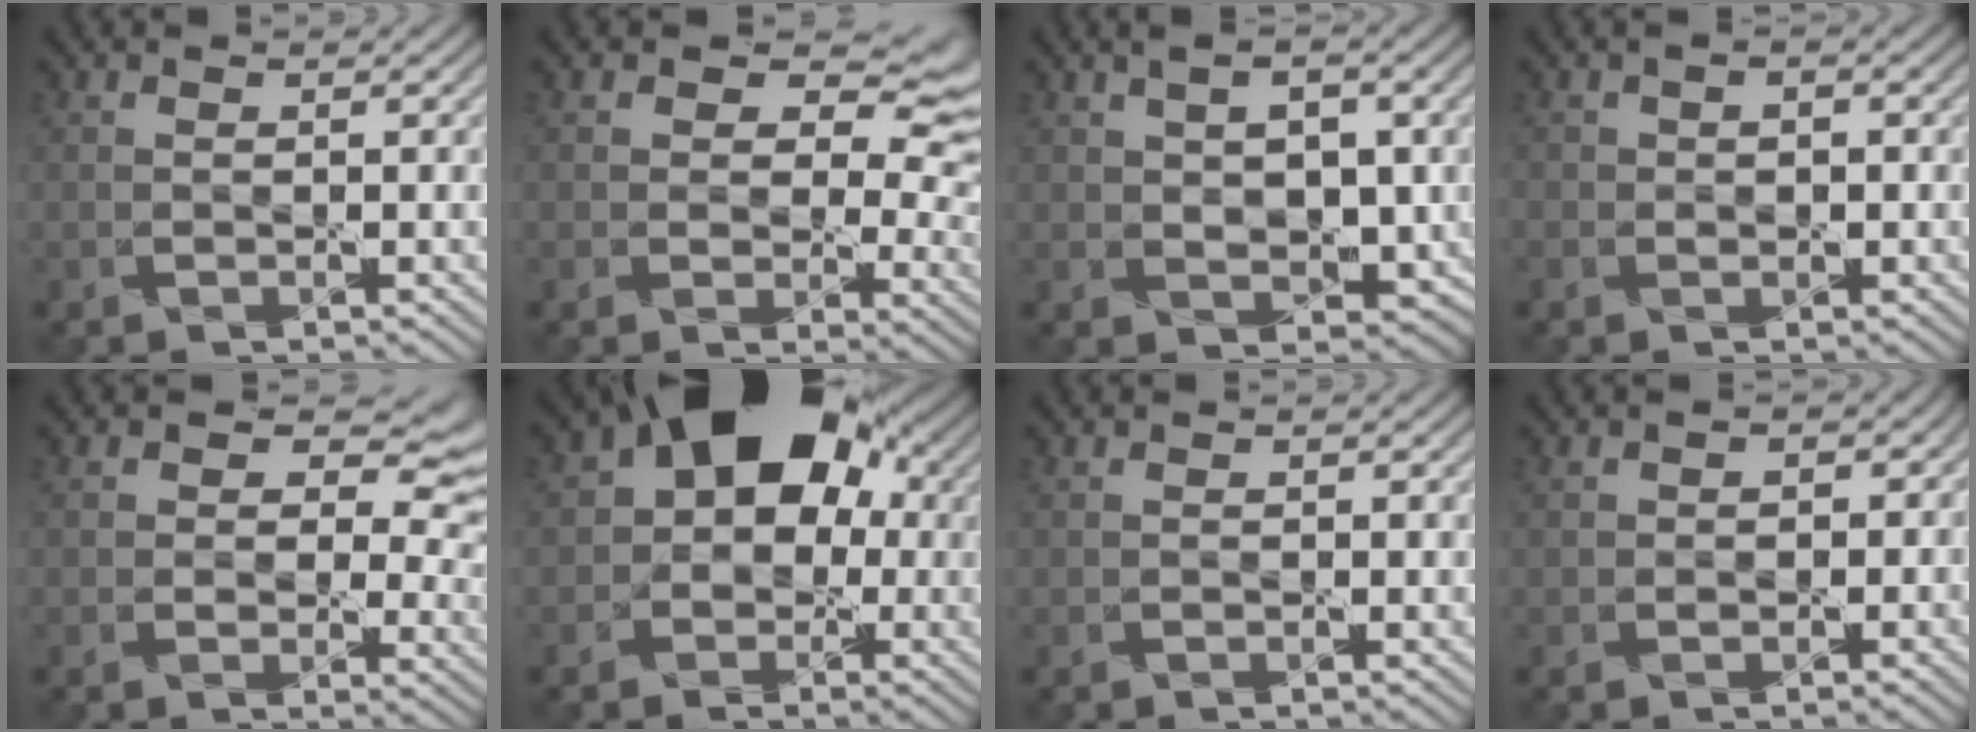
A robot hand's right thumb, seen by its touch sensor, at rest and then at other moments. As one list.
[{"total": 8.8, "force": [3.1, 5.9, 5.7], "torque": [-0.081, -0.006, 0.049]}, {"total": 7.4, "force": [0.4, 5.3, 5.2], "torque": [-0.077, -0.006, 0.025]}, {"total": 1.7, "force": [-0.5, 1.4, 0.8], "torque": [-0.014, 0.000, -0.009]}, {"total": 8.0, "force": [2.6, 5.6, 5.0], "torque": [-0.065, -0.003, 0.038]}, {"total": 12.6, "force": [2.5, 9.6, 7.9], "torque": [-0.096, 0.031, 0.001]}, {"total": 0.0}, {"total": 0.9, "force": [-0.3, 0.9, -0.1], "torque": [0.012, 0.004, -0.009]}]